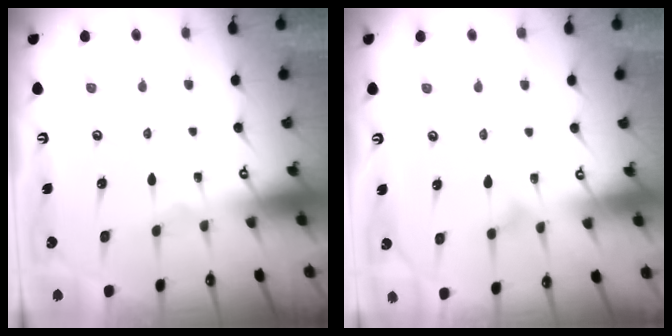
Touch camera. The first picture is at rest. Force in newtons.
{"total": 6.1, "press": 6.1, "slide": 0.3}